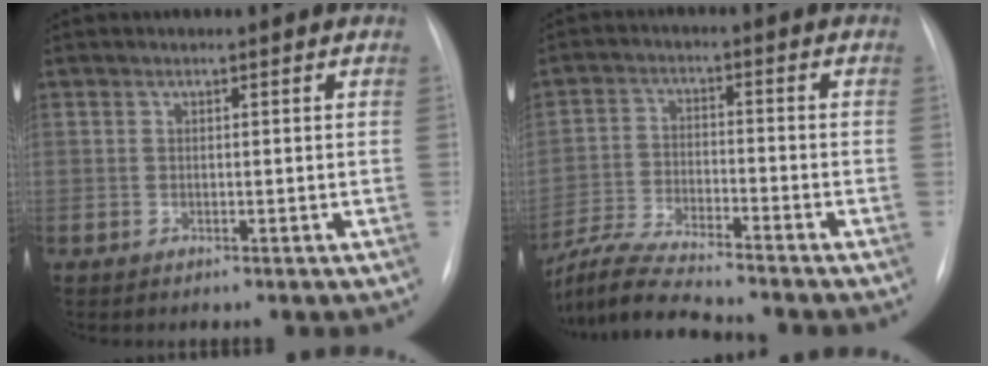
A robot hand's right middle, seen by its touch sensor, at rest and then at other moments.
{"total": 10.8, "force": [-9.8, -0.2, 4.4], "torque": [-0.093, -0.019, -0.179]}